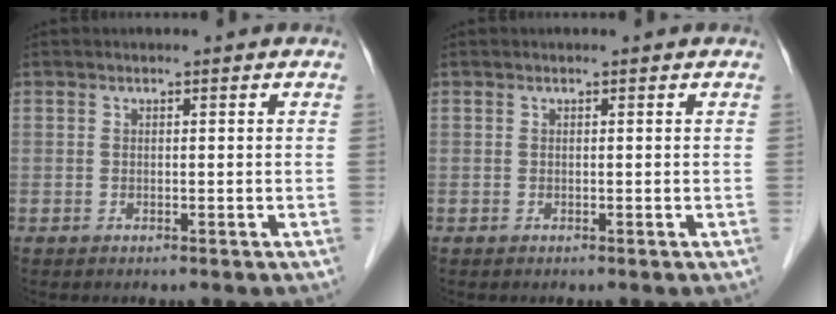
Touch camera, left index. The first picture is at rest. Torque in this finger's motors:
{"motor_torque": [0.00, 0.00, 0.00, 0.00]}